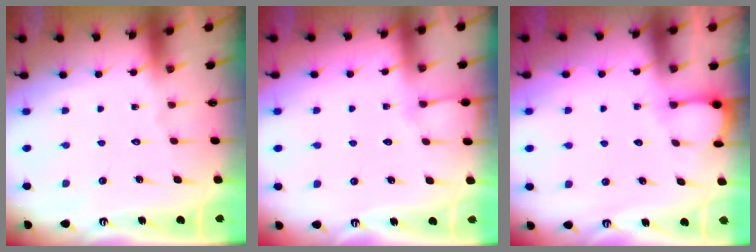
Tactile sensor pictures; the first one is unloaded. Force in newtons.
{"total": 2.7, "press": 2.7, "slide": 0.5}
{"total": 3.4, "press": 3.4, "slide": 0.3}